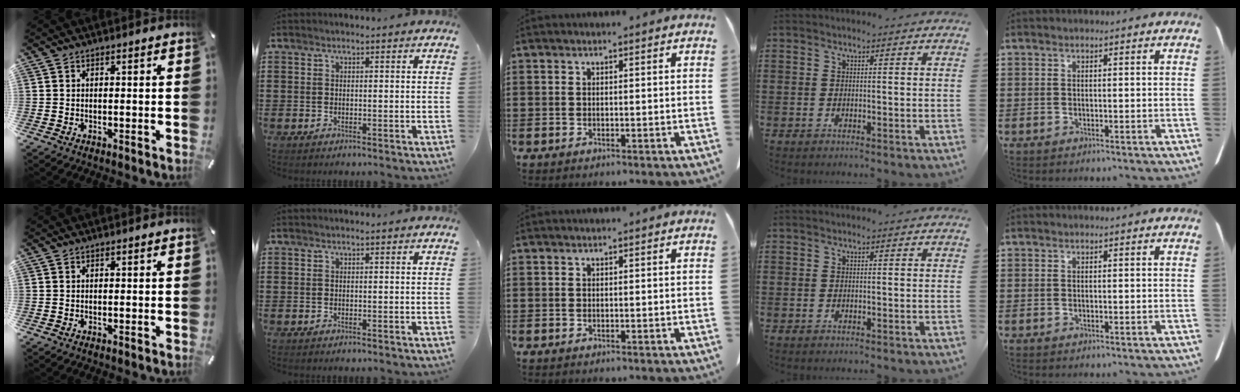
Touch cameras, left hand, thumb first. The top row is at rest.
{}